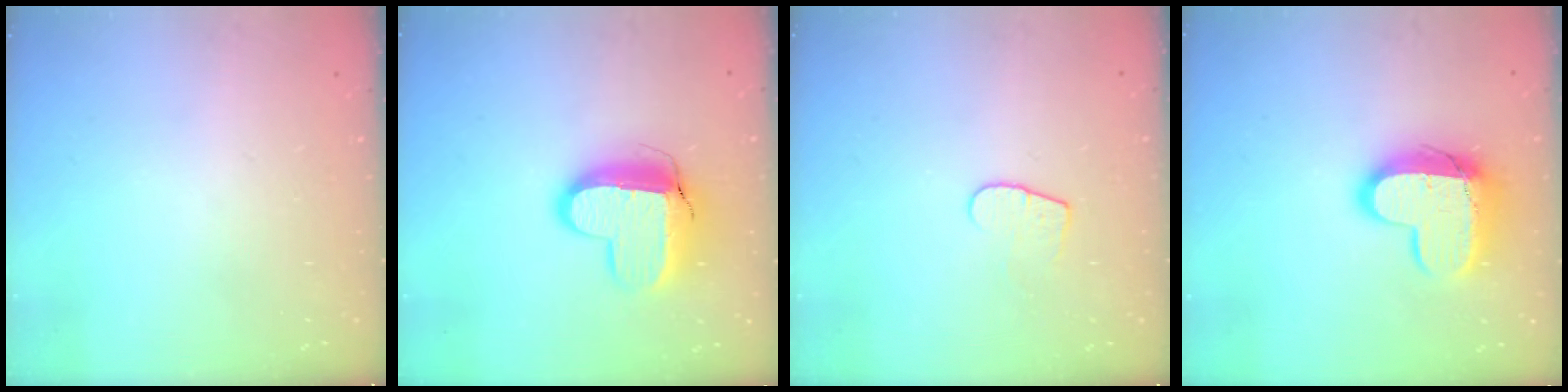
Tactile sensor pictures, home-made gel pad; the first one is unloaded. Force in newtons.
{"total": 12.4, "press": 12.4, "slide": 1.0}
{"total": 7.3, "press": 7.3, "slide": 0.5}
{"total": 14.1, "press": 14.1, "slide": 1.1}